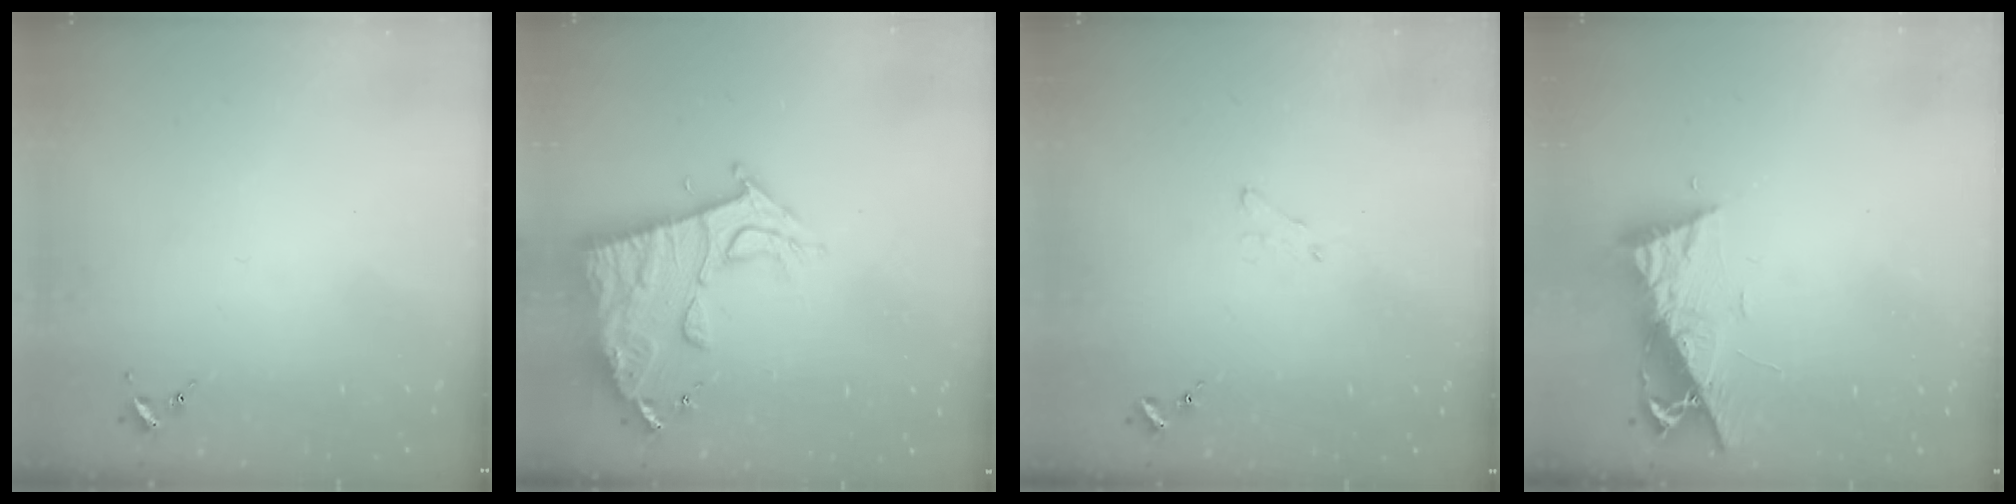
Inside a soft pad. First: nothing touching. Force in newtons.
{"total": 14.4, "press": 14.3, "slide": 1.2}
{"total": 3.6, "press": 3.6, "slide": 0.4}
{"total": 9.7, "press": 9.7, "slide": 0.7}